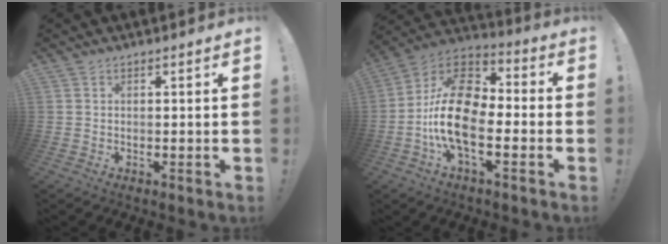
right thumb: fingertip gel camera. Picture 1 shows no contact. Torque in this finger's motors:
{"motor_torque": [1.74, 2.19, 1.74, -0.83, 0.45]}